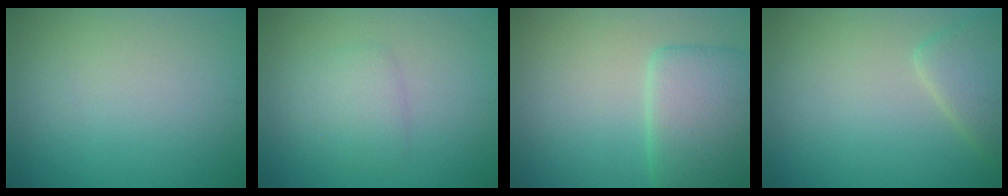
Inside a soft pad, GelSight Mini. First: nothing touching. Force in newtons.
{"total": 2.4, "press": 2.4, "slide": 0.1}
{"total": 5.4, "press": 5.4, "slide": 0.3}
{"total": 3.3, "press": 3.3, "slide": 0.2}